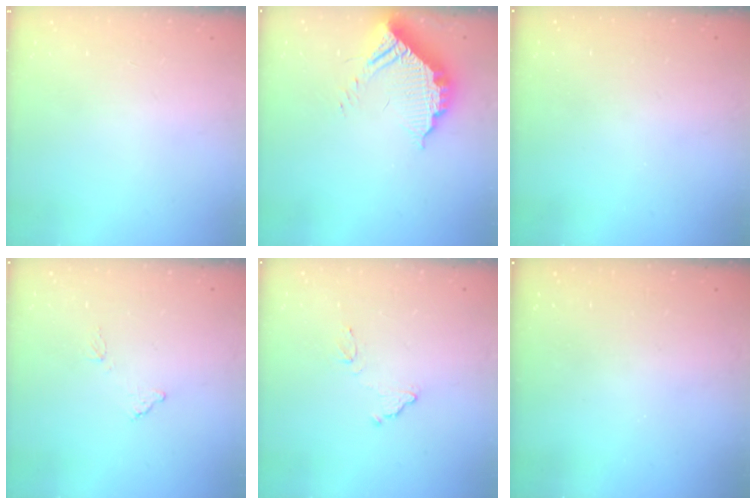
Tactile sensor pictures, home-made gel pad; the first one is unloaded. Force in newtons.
{"total": 12.1, "press": 12.1, "slide": 1.2}
{"total": 2.9, "press": 2.8, "slide": 0.8}
{"total": 6.9, "press": 6.9, "slide": 0.3}
{"total": 8.6, "press": 8.6, "slide": 0.5}
{"total": 3.2, "press": 3.2, "slide": 0.1}